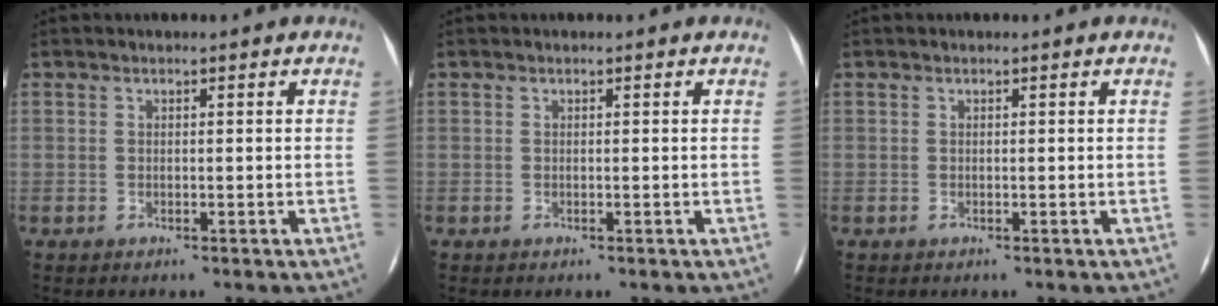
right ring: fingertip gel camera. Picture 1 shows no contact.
{"total": 0.0}
{"total": 0.0}